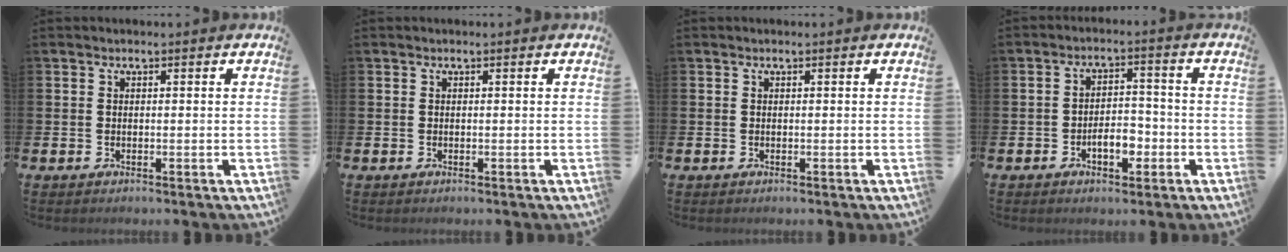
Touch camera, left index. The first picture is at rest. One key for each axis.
{"total": 0.0}
{"total": 0.0}
{"total": 4.4, "fx": -1.9, "fy": 2.4, "fz": 3.2, "tx": -0.049, "ty": 0.007, "tz": -0.038}